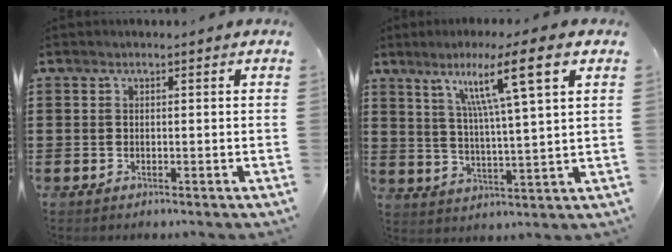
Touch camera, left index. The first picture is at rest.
{"total": 10.8, "force": [6.3, 0.0, 8.8], "torque": [-0.171, -0.008, 0.096]}